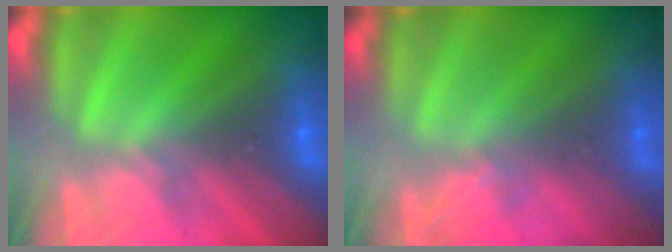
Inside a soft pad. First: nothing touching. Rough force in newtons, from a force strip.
{"total": 1.6}